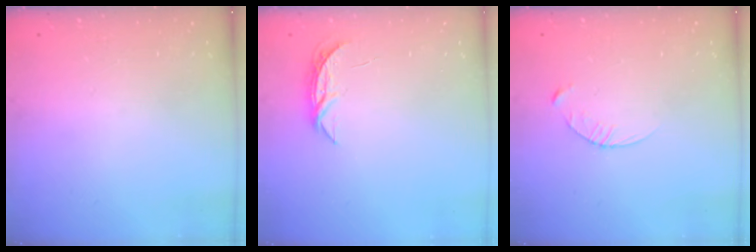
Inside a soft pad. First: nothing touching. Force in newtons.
{"total": 4.8, "press": 4.7, "slide": 0.5}
{"total": 3.4, "press": 3.4, "slide": 0.4}